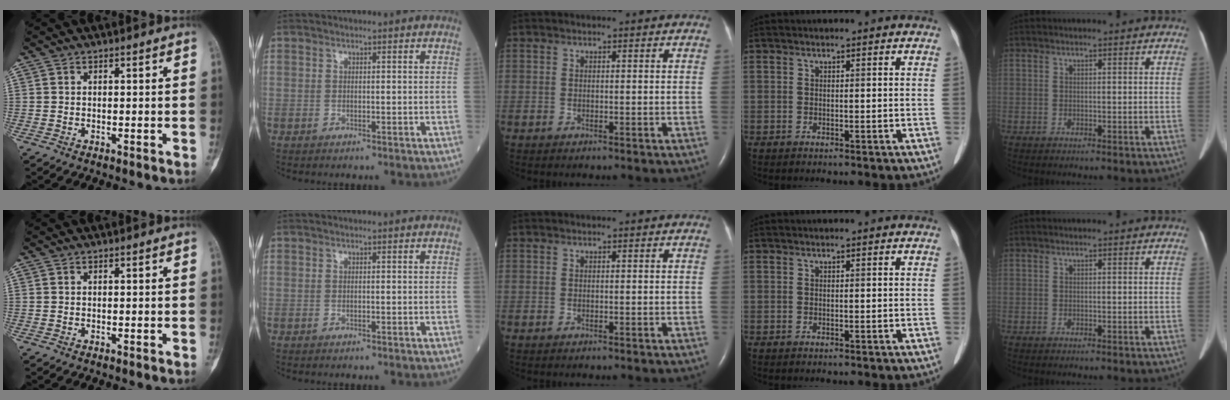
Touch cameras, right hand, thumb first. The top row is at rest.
{}